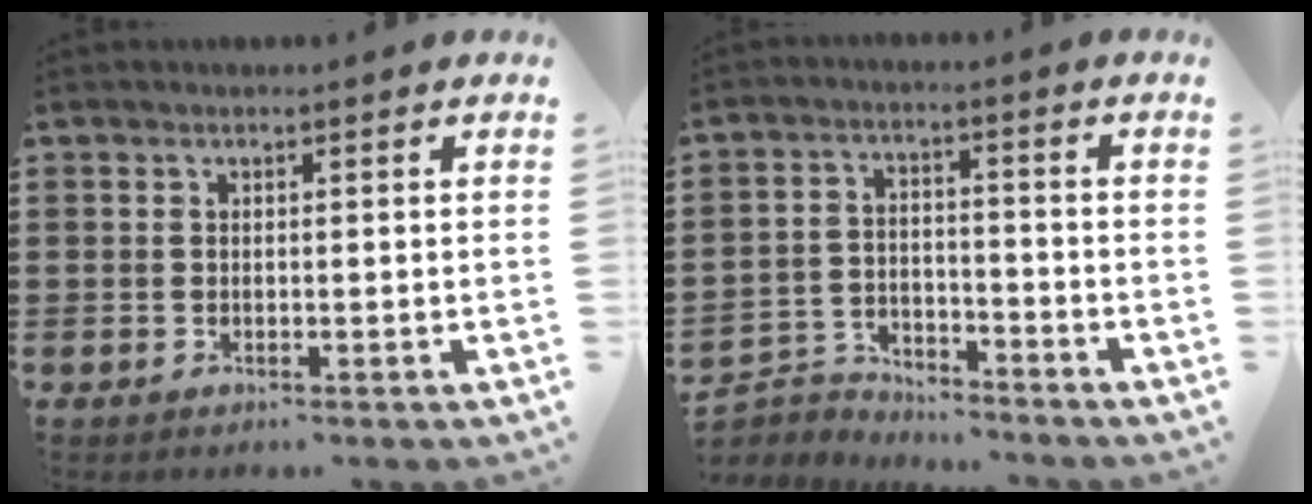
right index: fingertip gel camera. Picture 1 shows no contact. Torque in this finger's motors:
{"motor_torque": [-0.19, -0.16, -0.01, 0.00]}